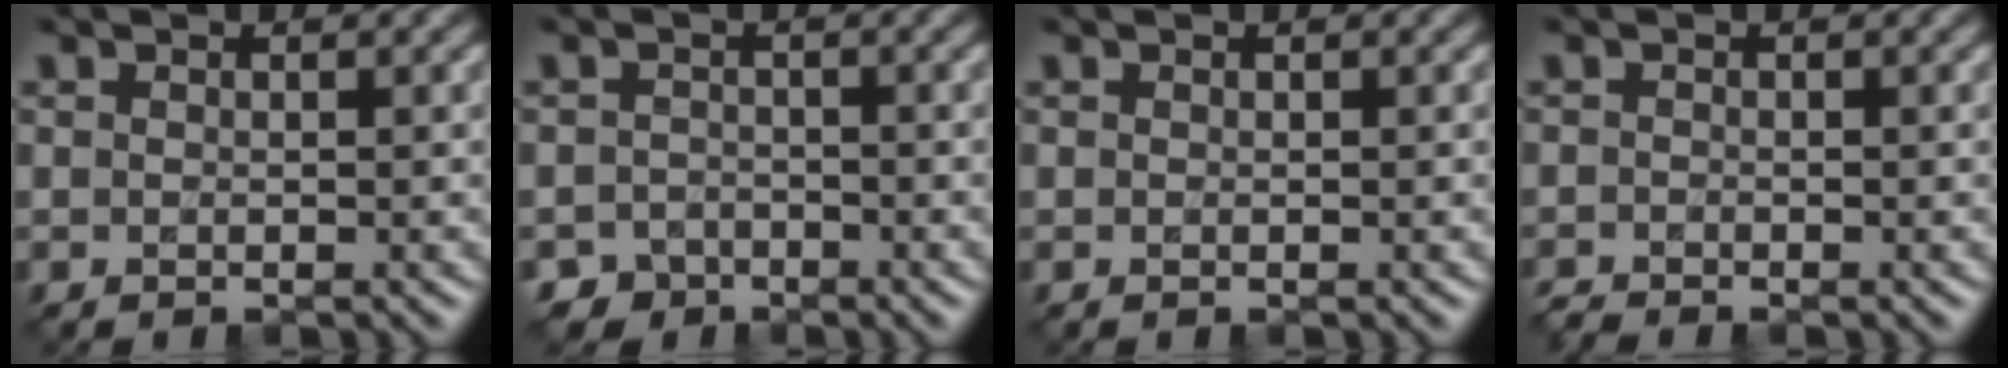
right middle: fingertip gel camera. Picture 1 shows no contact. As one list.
[{"total": 2.5, "force": [-2.1, 1.4, -0.2], "torque": [0.012, -0.004, -0.039]}, {"total": 0.0}, {"total": 0.9, "force": [-0.9, -0.1, 0.1], "torque": [-0.004, -0.005, -0.019]}]